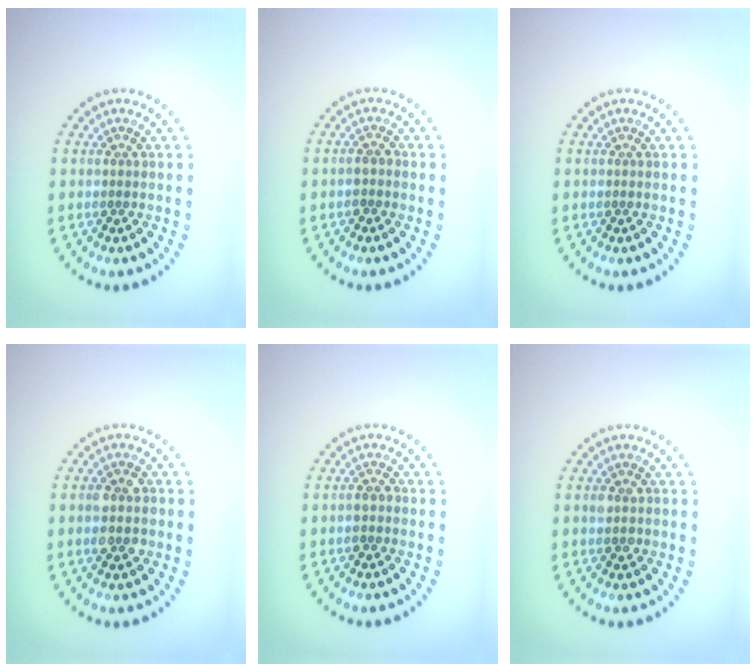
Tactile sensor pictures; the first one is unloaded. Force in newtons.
{"total": 1.1, "press": 1.1, "slide": 0.4}
{"total": 0.0}
{"total": 2.7, "press": 2.7, "slide": 0.2}
{"total": 1.2, "press": 1.1, "slide": 0.3}
{"total": 1.2, "press": 1.2, "slide": 0.3}